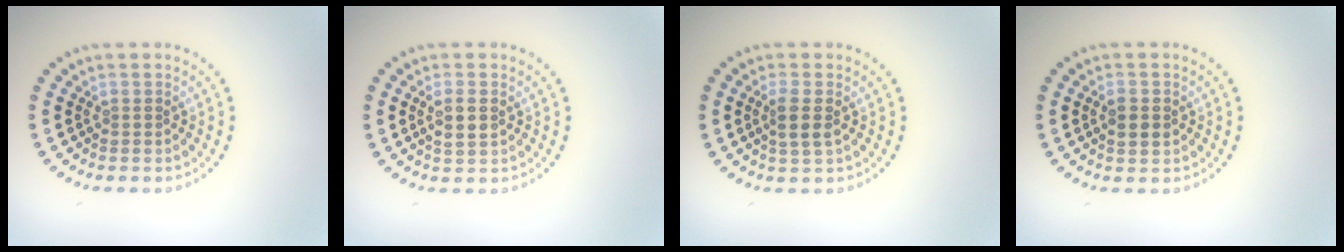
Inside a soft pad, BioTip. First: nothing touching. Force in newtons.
{"total": 2.1, "press": 2.0, "slide": 0.6}
{"total": 2.1, "press": 1.9, "slide": 0.8}
{"total": 1.8, "press": 1.8, "slide": 0.1}